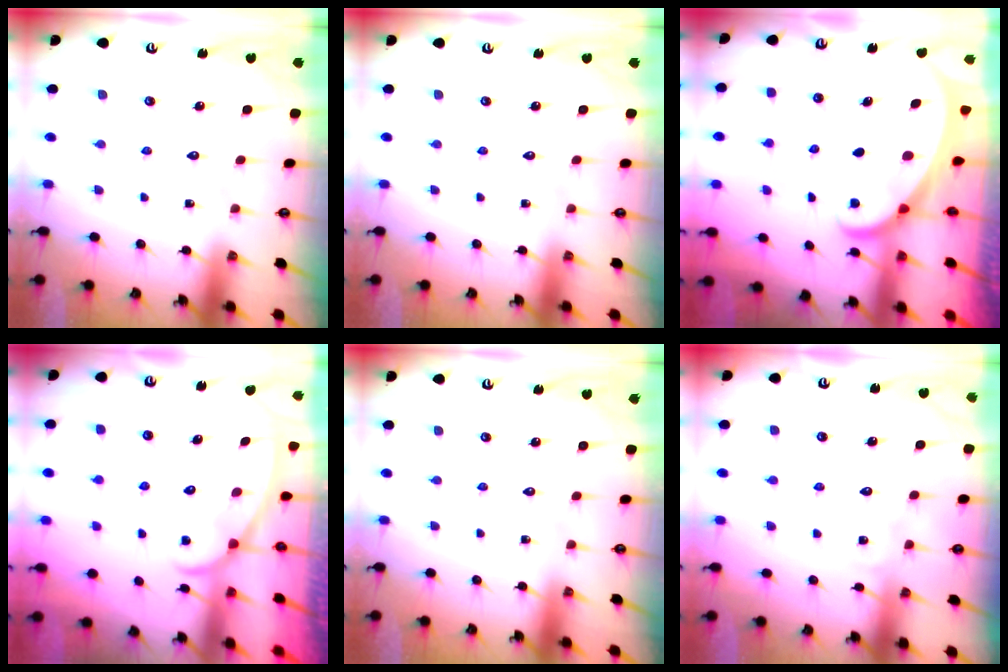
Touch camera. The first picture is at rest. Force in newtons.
{"total": 0.0}
{"total": 1.7, "press": 1.7, "slide": 0.2}
{"total": 1.5, "press": 1.4, "slide": 0.2}
{"total": 0.0}
{"total": 1.9, "press": 1.9, "slide": 0.2}